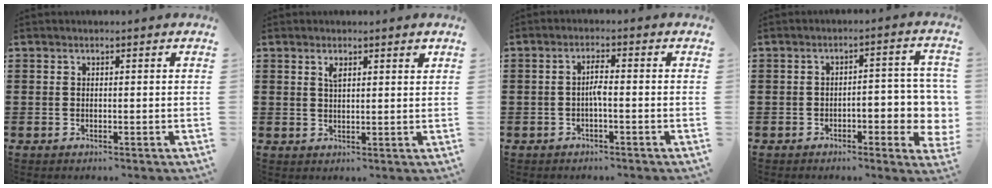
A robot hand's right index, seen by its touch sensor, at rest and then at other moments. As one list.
[{"total": 2.1, "force": [1.3, 0.5, 1.5], "torque": [-0.024, -0.001, 0.020]}, {"total": 2.4, "force": [-0.6, 0.3, 2.3], "torque": [-0.045, 0.002, -0.013]}, {"total": 5.7, "force": [-1.6, 2.1, 5.1], "torque": [-0.070, -0.003, -0.031]}]